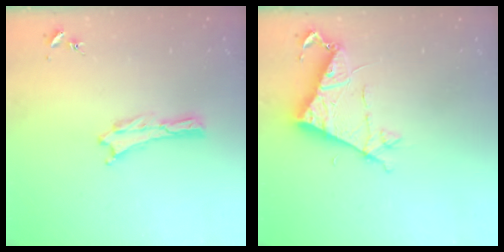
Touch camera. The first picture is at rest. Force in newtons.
{"total": 8.3, "press": 8.3, "slide": 0.6}